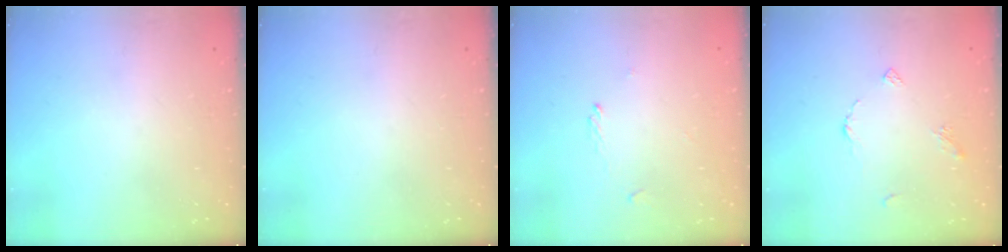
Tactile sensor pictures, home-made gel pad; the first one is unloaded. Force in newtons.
{"total": 0.0}
{"total": 1.2, "press": 1.2, "slide": 0.3}
{"total": 4.2, "press": 4.1, "slide": 0.6}